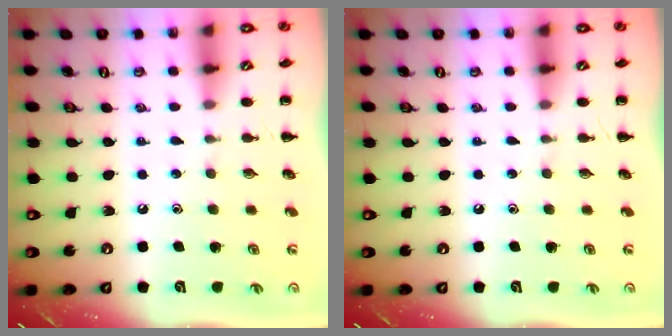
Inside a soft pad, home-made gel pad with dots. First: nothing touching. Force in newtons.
{"total": 0.0}